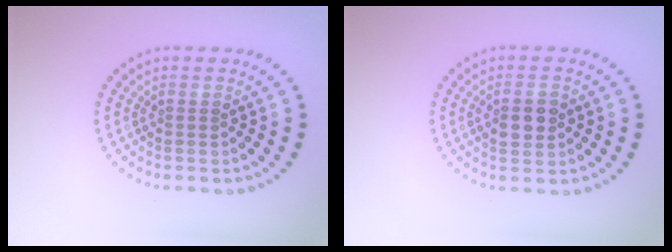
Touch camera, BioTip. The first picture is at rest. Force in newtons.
{"total": 2.8, "press": 2.8, "slide": 0.1}